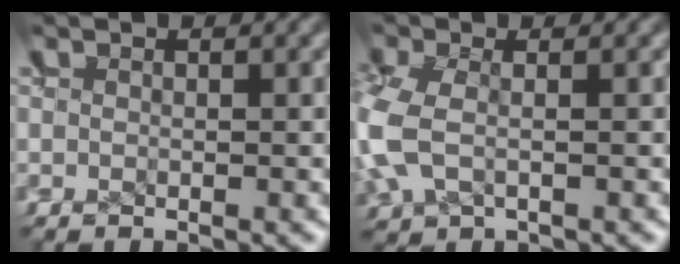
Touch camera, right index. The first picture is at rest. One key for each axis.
{"total": 2.5, "fx": 0.6, "fy": 1.2, "fz": 2.0, "tx": -0.059, "ty": -0.002, "tz": 0.020}